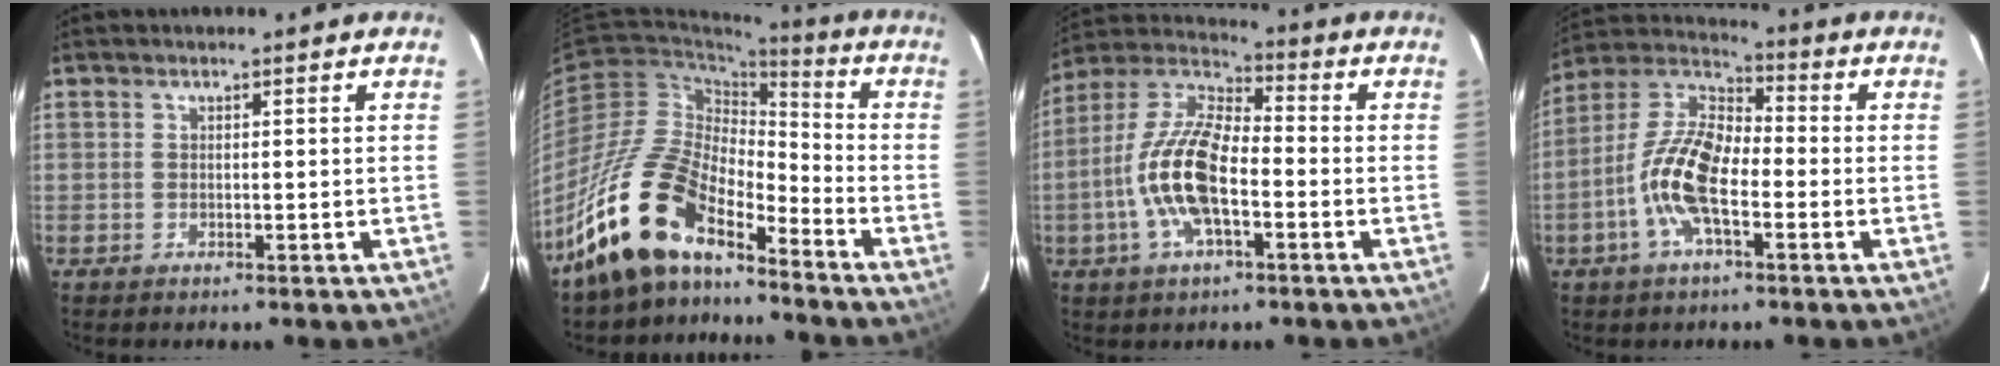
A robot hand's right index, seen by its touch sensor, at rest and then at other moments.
{"total": 16.4, "force": [-12.8, 6.6, 7.8], "torque": [-0.156, 0.013, -0.249]}
{"total": 14.9, "force": [-3.9, 6.1, 13.0], "torque": [-0.268, 0.004, -0.081]}
{"total": 12.9, "force": [-4.0, 5.2, 11.2], "torque": [-0.235, 0.007, -0.085]}